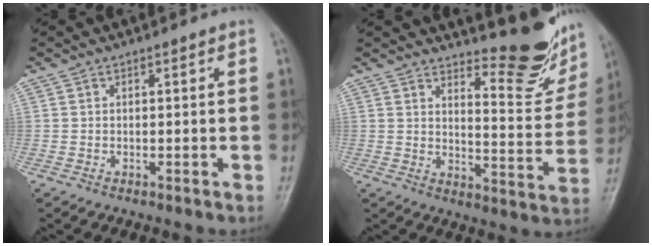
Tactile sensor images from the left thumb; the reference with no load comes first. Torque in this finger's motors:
{"motor_torque": [0.68, 0.48, -0.02, -0.30, 0.04]}